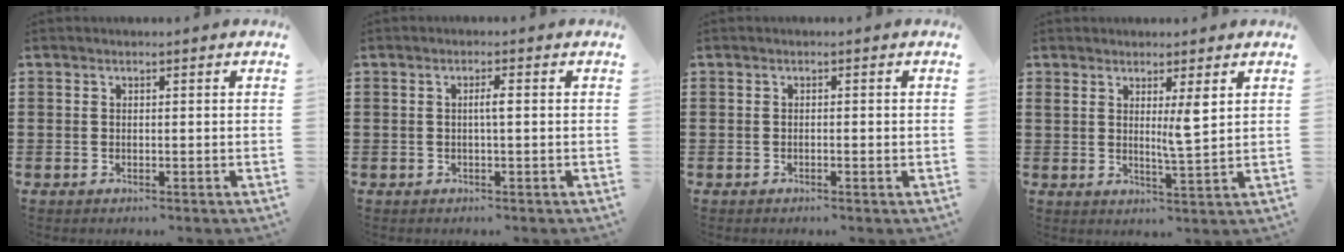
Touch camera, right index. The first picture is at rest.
{"total": 1.8, "force": [0.1, 0.1, 1.8], "torque": [-0.034, 0.000, -0.002]}
{"total": 0.5, "force": [-0.2, 0.1, 0.5], "torque": [-0.008, -0.004, -0.003]}
{"total": 4.2, "force": [2.0, 0.1, 3.7], "torque": [-0.062, -0.009, 0.029]}